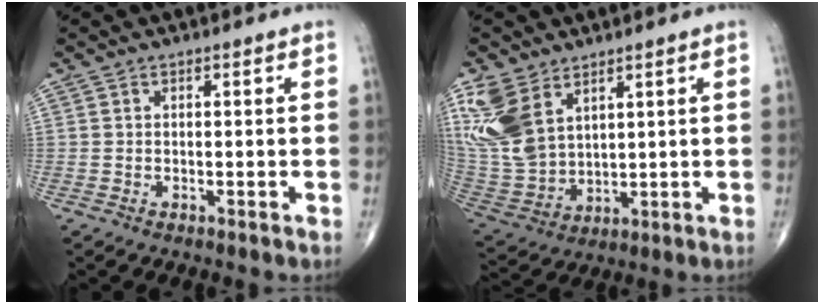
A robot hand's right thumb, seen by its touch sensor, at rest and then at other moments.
{"total": 13.1, "force": [6.7, 7.9, 8.0], "torque": [-0.166, -0.022, 0.157]}